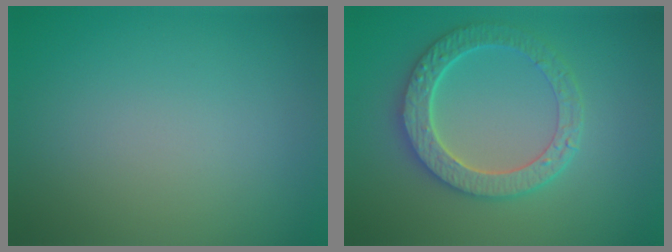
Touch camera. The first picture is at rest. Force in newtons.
{"total": 5.0, "press": 4.4, "slide": 2.4}